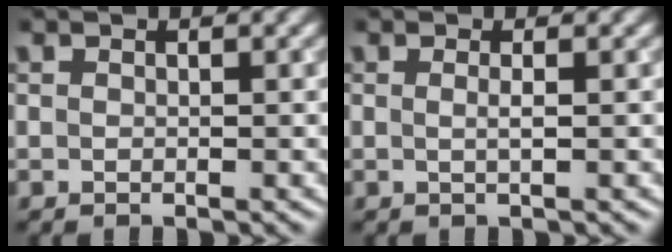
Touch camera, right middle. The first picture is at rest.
{"total": 1.1, "force": [0.0, 0.3, 1.1], "torque": [-0.015, 0.002, -0.004]}